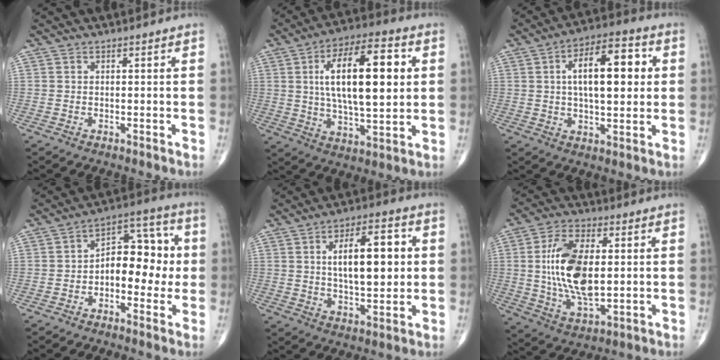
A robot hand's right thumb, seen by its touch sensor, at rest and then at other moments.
{"total": 20.0, "force": [3.8, 8.1, 17.9], "torque": [-0.280, 0.003, 0.061]}
{"total": 14.9, "force": [2.6, 6.6, 13.1], "torque": [-0.187, 0.013, 0.038]}
{"total": 12.4, "force": [-0.6, 7.5, 9.9], "torque": [-0.104, 0.036, -0.017]}
{"total": 14.0, "force": [2.4, 6.1, 12.4], "torque": [-0.174, 0.001, 0.040]}
{"total": 16.0, "force": [1.3, 8.0, 13.8], "torque": [-0.258, -0.009, 0.029]}